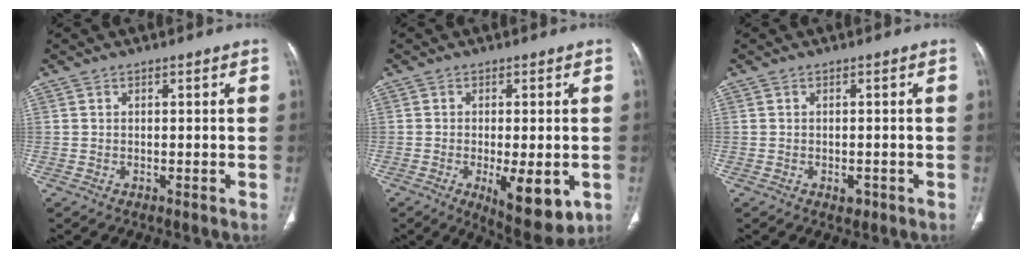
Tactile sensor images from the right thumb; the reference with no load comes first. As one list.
[{"total": 10.7, "force": [-3.1, 3.9, 9.5], "torque": [-0.126, -0.019, -0.037]}, {"total": 1.5, "force": [-0.7, 1.0, 0.9], "torque": [-0.004, 0.003, -0.007]}]